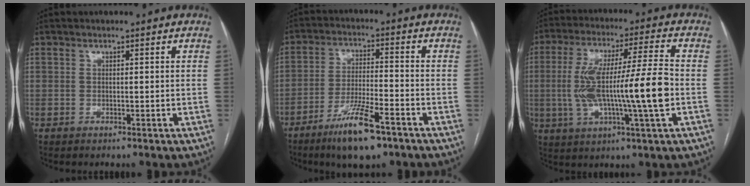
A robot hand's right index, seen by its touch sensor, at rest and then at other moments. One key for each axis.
{"total": 10.4, "fx": -6.6, "fy": 1.7, "fz": 7.8, "tx": -0.146, "ty": -0.017, "tz": -0.115}
{"total": 15.8, "fx": -1.7, "fy": 0.6, "fz": 15.7, "tx": -0.295, "ty": 0.013, "tz": -0.029}